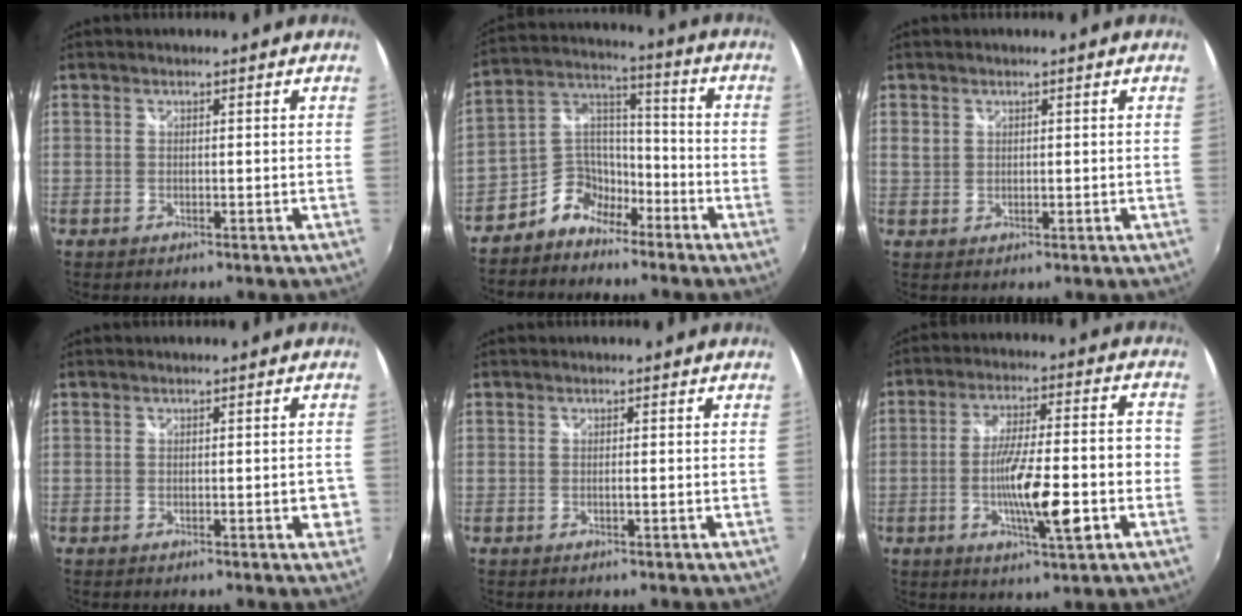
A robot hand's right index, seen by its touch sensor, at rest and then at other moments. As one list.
[{"total": 7.5, "force": [-5.4, 4.9, 1.7], "torque": [-0.039, 0.033, -0.111]}, {"total": 1.8, "force": [0.7, 1.5, 0.6], "torque": [-0.009, 0.001, 0.014]}, {"total": 2.4, "force": [-0.8, 1.0, 2.1], "torque": [-0.023, 0.003, -0.008]}, {"total": 0.6, "force": [-0.2, -0.1, 0.5], "torque": [-0.006, 0.002, -0.005]}, {"total": 13.8, "force": [-4.4, 2.3, 12.9], "torque": [-0.223, -0.017, -0.068]}]